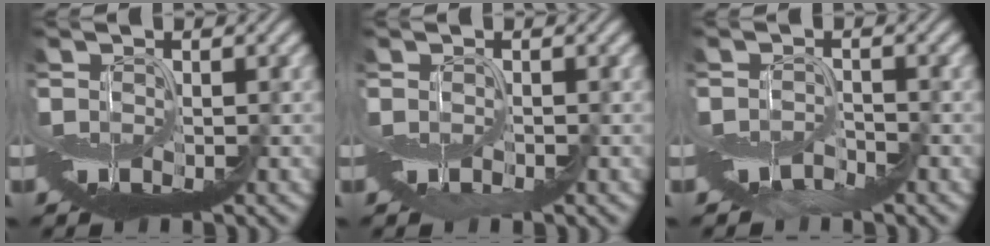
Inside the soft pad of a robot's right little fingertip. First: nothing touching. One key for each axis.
{"total": 0.8, "fx": 0.0, "fy": -0.3, "fz": -0.7, "tx": 0.010, "ty": -0.001, "tz": -0.001}
{"total": 1.2, "fx": -1.2, "fy": 0.2, "fz": -0.2, "tx": 0.004, "ty": -0.001, "tz": -0.020}